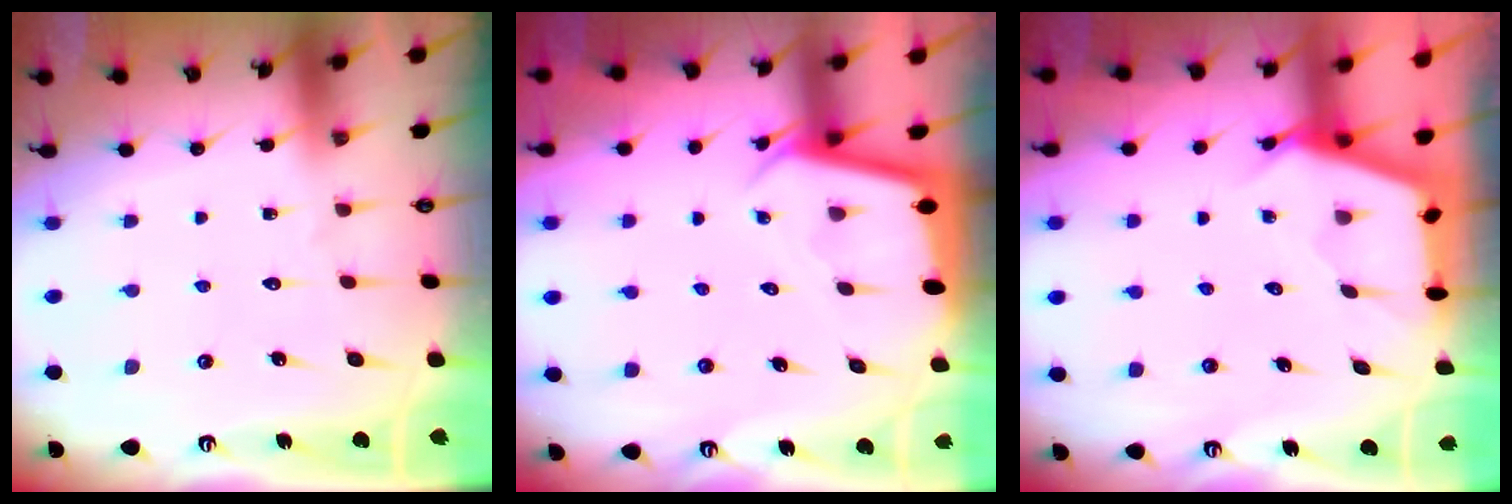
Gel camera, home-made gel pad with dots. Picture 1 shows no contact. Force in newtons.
{"total": 2.4, "press": 2.4, "slide": 0.1}
{"total": 2.7, "press": 2.7, "slide": 0.3}